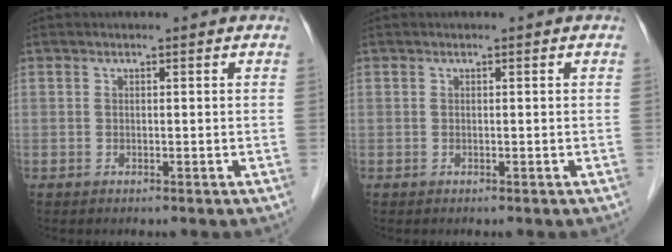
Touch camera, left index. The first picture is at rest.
{"total": 0.0}